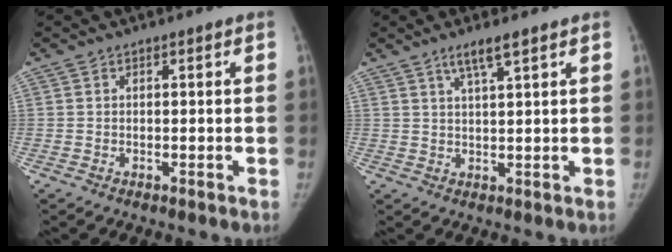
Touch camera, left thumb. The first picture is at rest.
{"total": 4.0, "force": [2.6, 0.3, 3.0], "torque": [-0.060, -0.010, 0.053]}